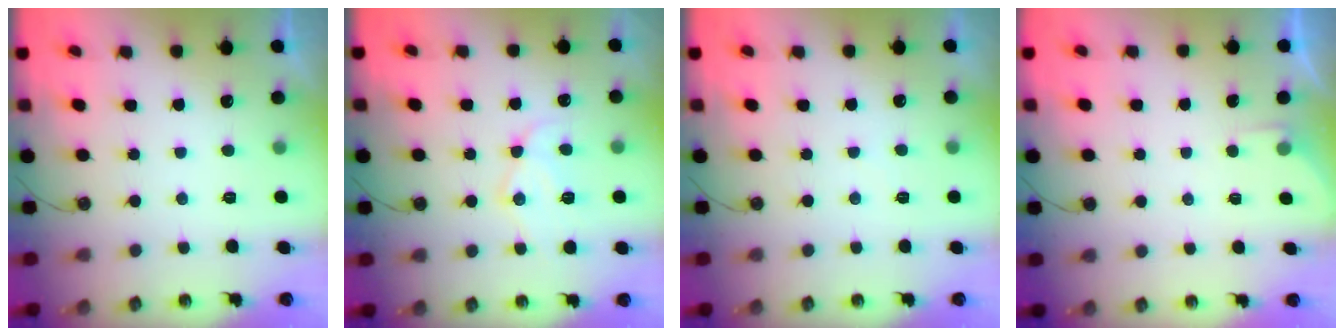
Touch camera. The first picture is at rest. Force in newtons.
{"total": 12.8, "press": 12.8, "slide": 1.1}
{"total": 1.8, "press": 1.8, "slide": 0.4}
{"total": 2.0, "press": 2.0, "slide": 0.4}